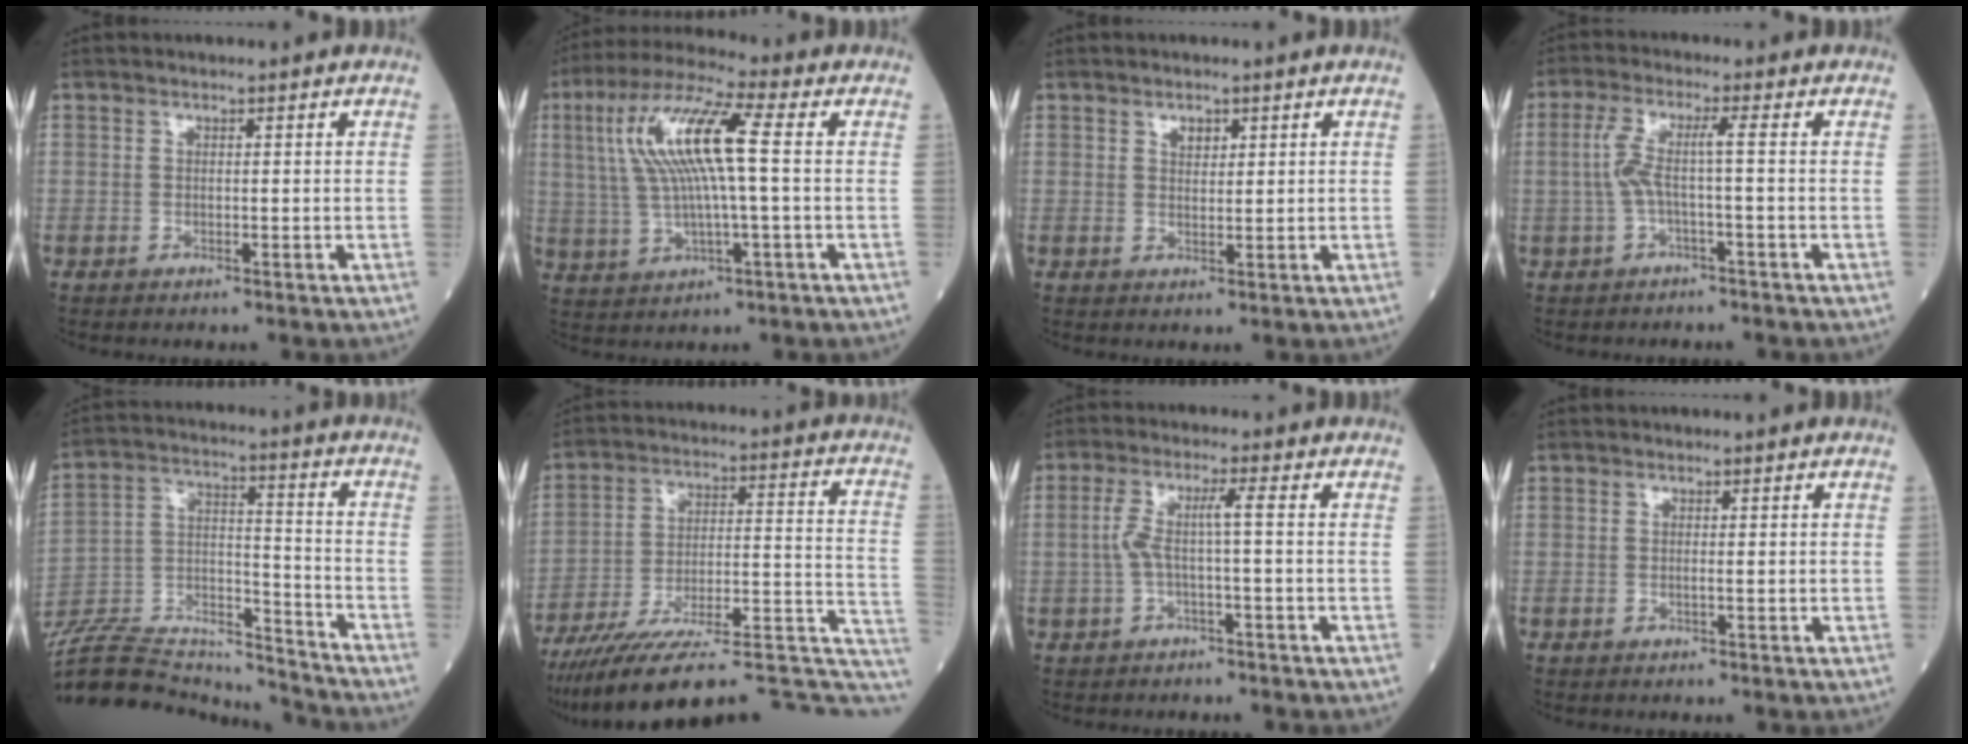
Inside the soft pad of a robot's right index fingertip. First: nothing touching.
{"total": 12.8, "force": [1.9, 1.5, 12.5], "torque": [-0.261, 0.026, 0.035]}
{"total": 1.7, "force": [1.0, 1.0, 1.0], "torque": [-0.018, 0.000, 0.020]}
{"total": 4.6, "force": [-0.6, -0.1, 4.5], "torque": [-0.103, 0.018, -0.008]}
{"total": 21.7, "force": [-21.0, 2.6, 5.1], "torque": [-0.126, 0.018, -0.344]}
{"total": 25.8, "force": [-19.5, 4.9, 16.2], "torque": [-0.183, 0.019, -0.281]}
{"total": 4.3, "force": [-0.6, -0.2, 4.2], "torque": [-0.092, 0.021, -0.006]}
{"total": 0.0}